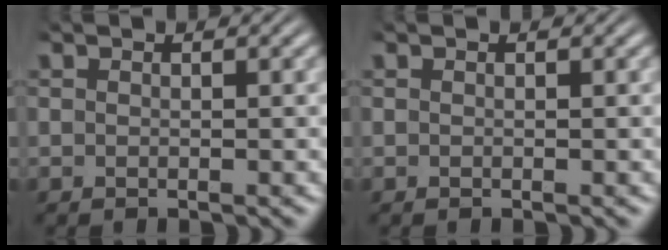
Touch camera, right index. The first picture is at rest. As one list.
[{"total": 0.0}]